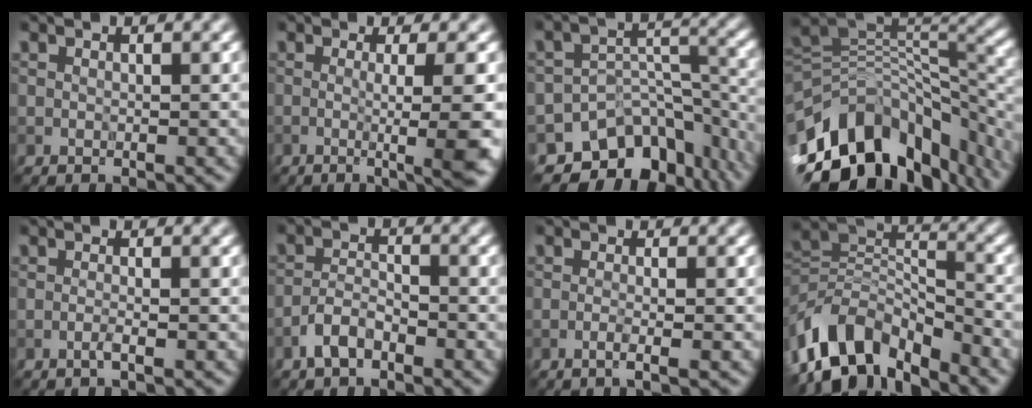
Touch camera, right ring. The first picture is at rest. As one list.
[{"total": 7.6, "force": [-1.1, 1.7, 7.3], "torque": [-0.083, -0.005, -0.010]}, {"total": 10.1, "force": [-7.3, 6.0, 3.6], "torque": [-0.042, -0.001, -0.103]}, {"total": 14.0, "force": [-6.6, 8.0, 9.3], "torque": [-0.172, 0.008, -0.104]}, {"total": 0.9, "force": [-0.5, 0.1, 0.8], "torque": [-0.012, 0.002, -0.013]}, {"total": 2.5, "force": [-1.8, 1.0, 1.3], "torque": [-0.027, 0.010, -0.043]}, {"total": 1.6, "force": [-0.6, 0.5, 1.5], "torque": [-0.016, 0.003, -0.018]}, {"total": 9.6, "force": [-5.7, 5.0, 5.9], "torque": [-0.097, 0.008, -0.115]}]